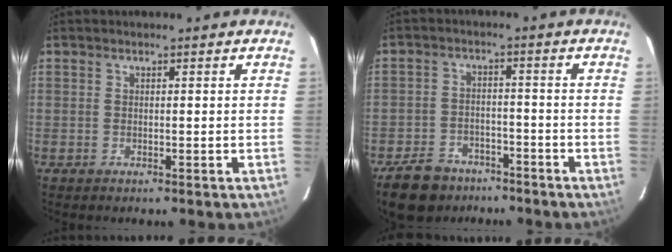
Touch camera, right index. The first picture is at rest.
{"total": 8.5, "force": [-6.3, 5.1, 2.6], "torque": [-0.059, -0.002, -0.101]}